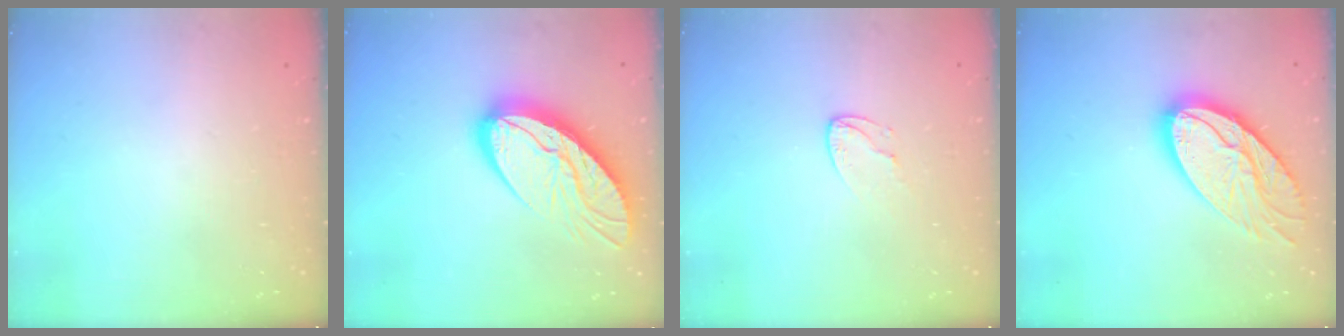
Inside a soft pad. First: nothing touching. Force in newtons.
{"total": 15.5, "press": 15.4, "slide": 1.6}
{"total": 4.9, "press": 4.9, "slide": 0.5}
{"total": 19.2, "press": 19.1, "slide": 1.5}